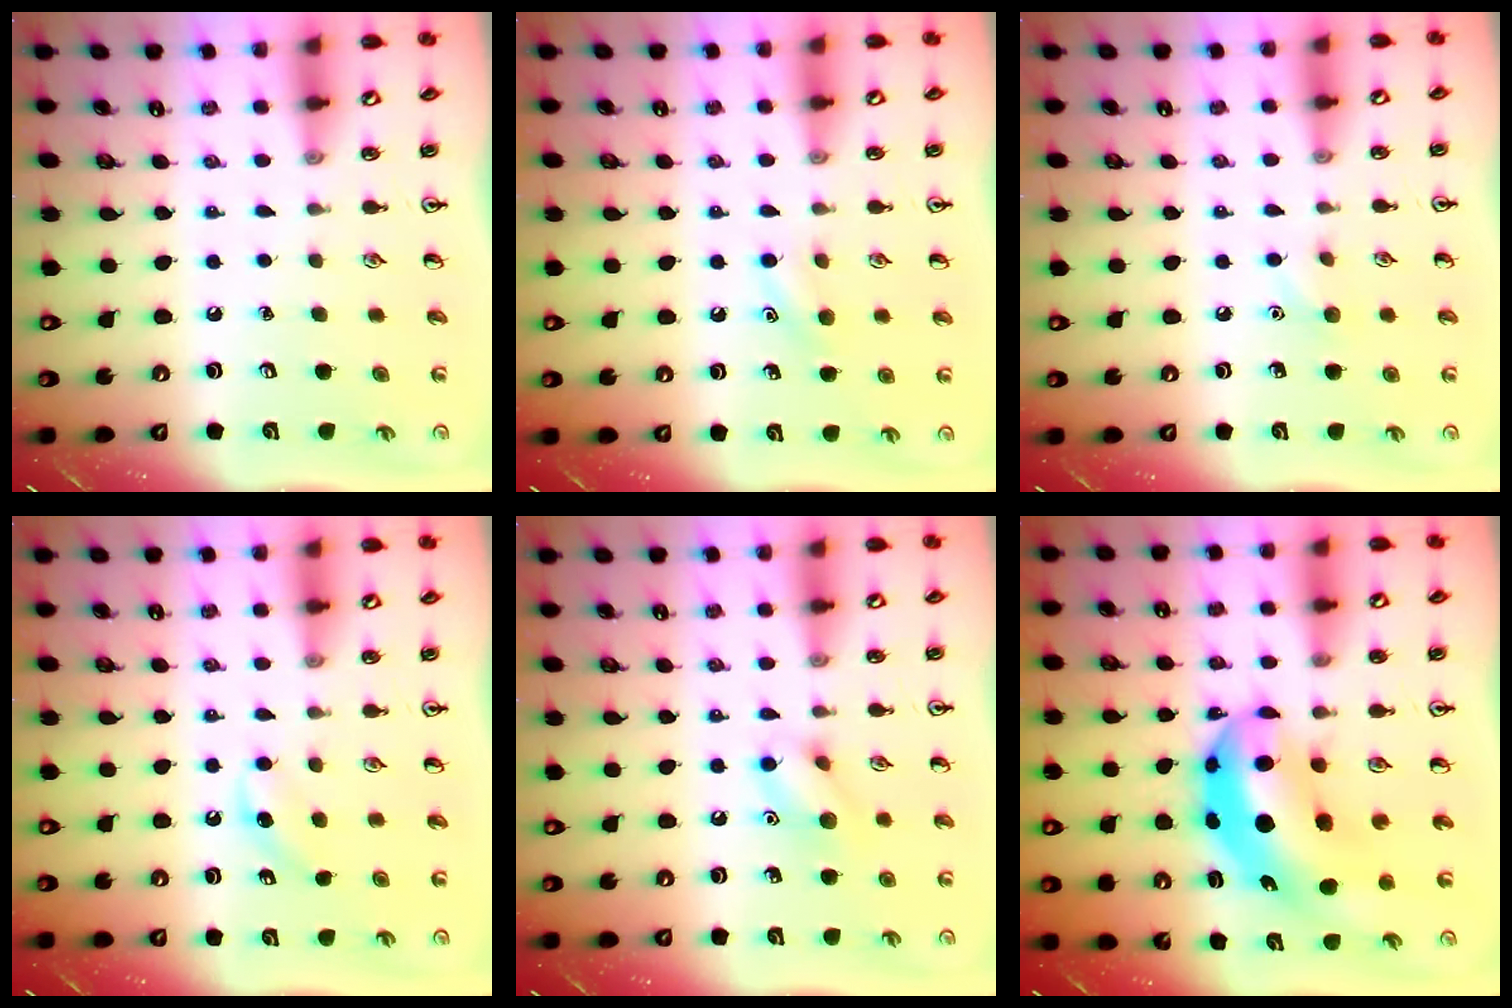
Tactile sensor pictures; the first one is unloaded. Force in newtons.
{"total": 6.8, "press": 6.4, "slide": 2.3}
{"total": 5.5, "press": 5.2, "slide": 1.7}
{"total": 5.0, "press": 4.6, "slide": 1.9}
{"total": 9.0, "press": 8.9, "slide": 0.6}
{"total": 11.9, "press": 11.3, "slide": 3.6}